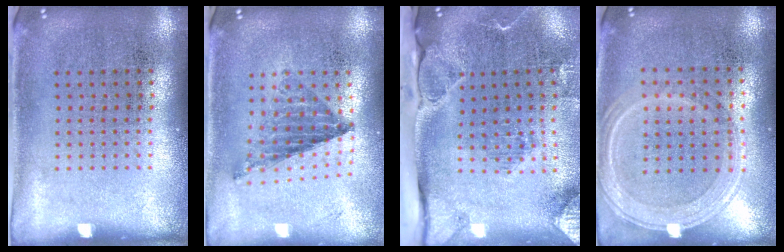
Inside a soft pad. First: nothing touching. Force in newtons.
{"total": 0.8, "press": 0.8, "slide": 0.1}
{"total": 3.0, "press": 2.3, "slide": 1.9}
{"total": 1.2, "press": 1.1, "slide": 0.5}